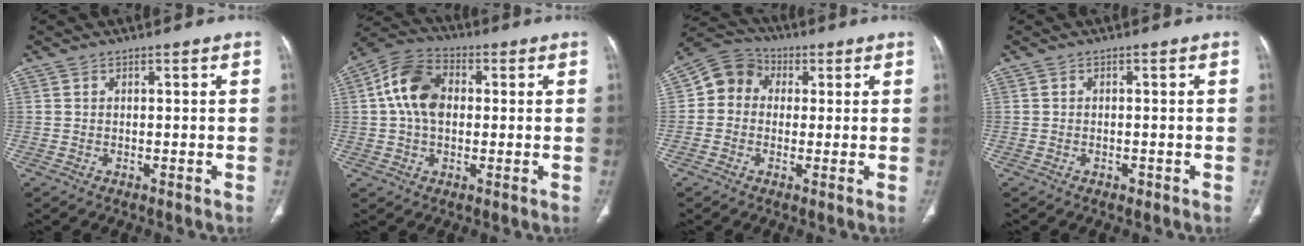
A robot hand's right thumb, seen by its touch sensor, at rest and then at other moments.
{"total": 11.4, "force": [1.3, 7.9, 8.1], "torque": [-0.146, 0.024, 0.016]}
{"total": 7.9, "force": [0.8, 7.1, 3.3], "torque": [-0.040, 0.021, -0.002]}
{"total": 0.9, "force": [-0.5, 0.6, 0.4], "torque": [-0.005, 0.001, -0.008]}